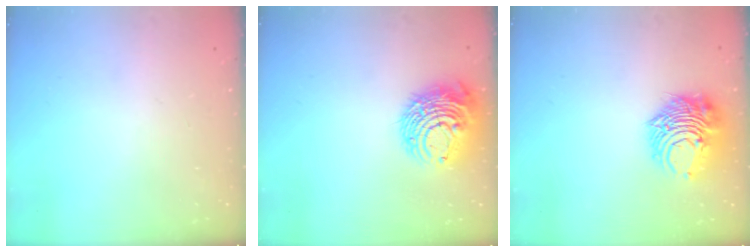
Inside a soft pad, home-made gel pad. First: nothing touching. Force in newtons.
{"total": 11.7, "press": 11.6, "slide": 1.2}
{"total": 11.5, "press": 11.4, "slide": 0.8}